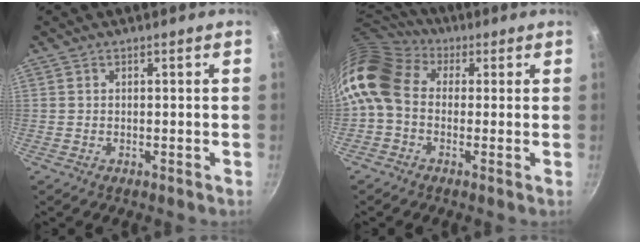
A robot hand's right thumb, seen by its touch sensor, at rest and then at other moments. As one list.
[{"total": 13.9, "force": [1.0, 10.6, 8.9], "torque": [-0.180, 0.036, -0.002]}]